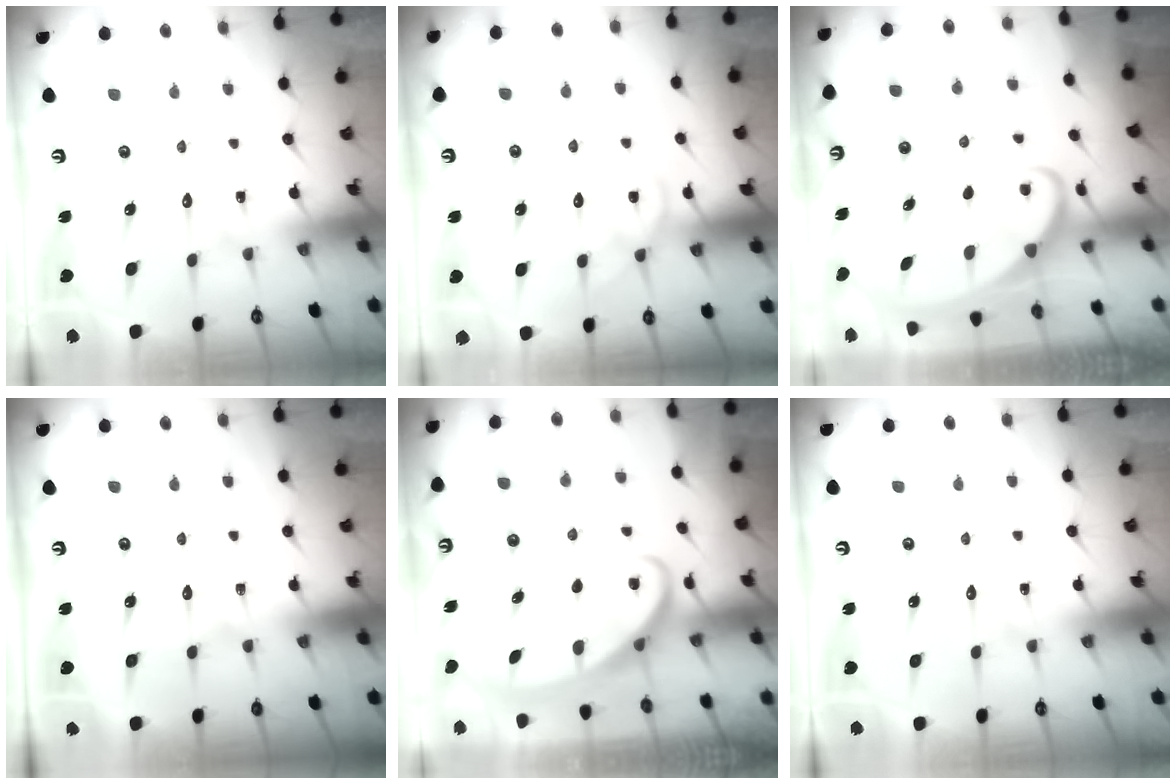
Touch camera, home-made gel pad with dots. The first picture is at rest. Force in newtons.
{"total": 4.9, "press": 4.9, "slide": 0.6}
{"total": 2.0, "press": 2.0, "slide": 0.3}
{"total": 0.0}
{"total": 2.7, "press": 2.7, "slide": 0.4}
{"total": 0.0}